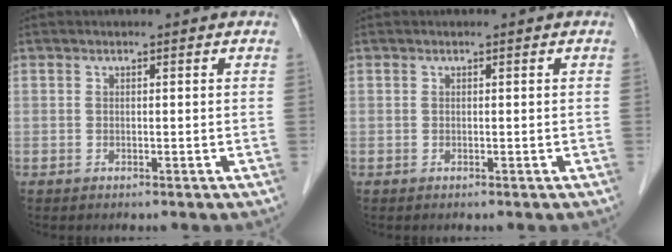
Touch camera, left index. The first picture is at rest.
{"total": 0.0}